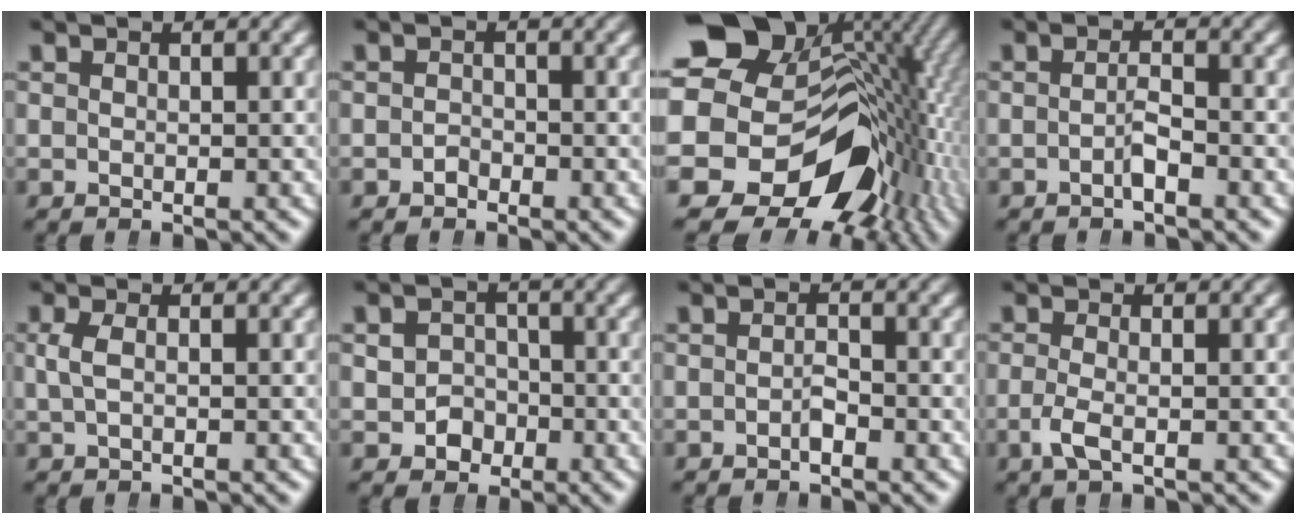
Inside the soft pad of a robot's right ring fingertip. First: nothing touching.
{"total": 0.9, "force": [-0.8, 0.2, -0.3], "torque": [0.002, -0.007, -0.013]}
{"total": 25.4, "force": [-1.8, 19.3, 16.4], "torque": [-0.297, -0.066, -0.021]}
{"total": 1.5, "force": [-1.0, 0.3, 1.0], "torque": [-0.020, -0.001, -0.023]}
{"total": 1.5, "force": [0.3, 0.3, 1.4], "torque": [-0.043, -0.004, 0.008]}
{"total": 2.8, "force": [-1.0, 2.6, 0.4], "torque": [-0.008, -0.014, -0.014]}
{"total": 1.1, "force": [-0.7, 0.6, 0.6], "torque": [-0.016, -0.002, -0.016]}
{"total": 1.8, "force": [-1.0, 0.3, 1.5], "torque": [-0.046, -0.018, -0.012]}